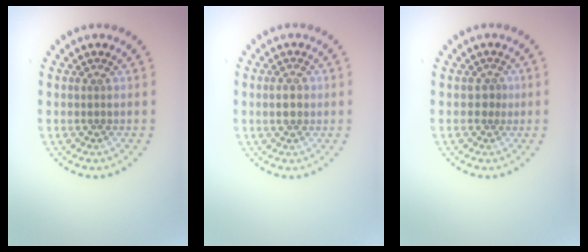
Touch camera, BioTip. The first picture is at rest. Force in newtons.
{"total": 2.1, "press": 2.1, "slide": 0.1}
{"total": 1.2, "press": 1.0, "slide": 0.7}